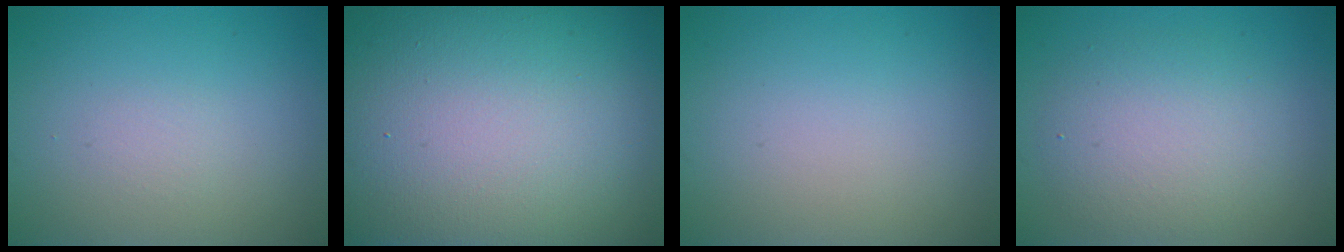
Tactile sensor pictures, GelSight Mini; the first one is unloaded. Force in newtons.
{"total": 30.8, "press": 30.8, "slide": 1.5}
{"total": 0.0}
{"total": 4.7, "press": 4.6, "slide": 0.4}